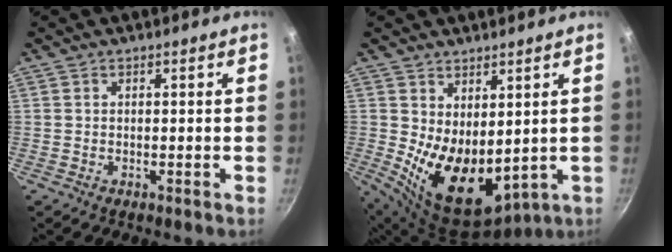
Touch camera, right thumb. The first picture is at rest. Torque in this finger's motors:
{"motor_torque": [-0.60, 1.32, 1.83, 0.27, 0.20]}